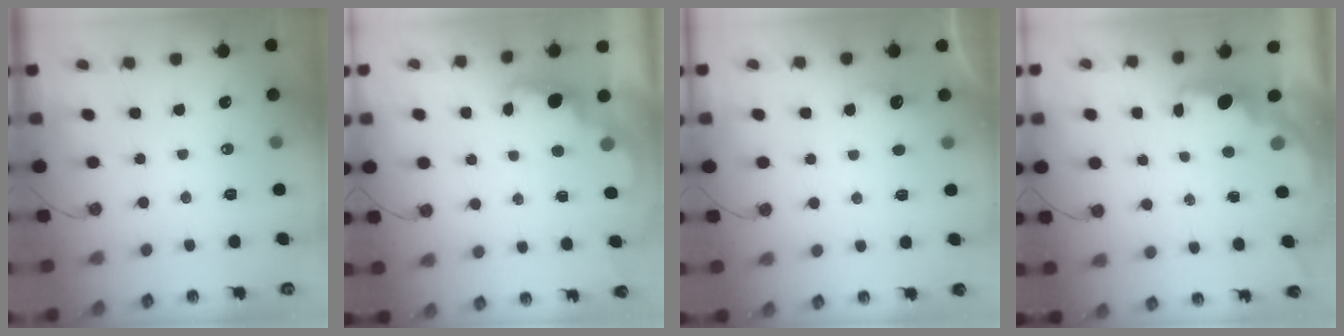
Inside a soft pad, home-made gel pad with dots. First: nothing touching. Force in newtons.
{"total": 2.3, "press": 2.2, "slide": 0.5}
{"total": 2.9, "press": 2.8, "slide": 0.9}
{"total": 2.2, "press": 2.1, "slide": 0.8}